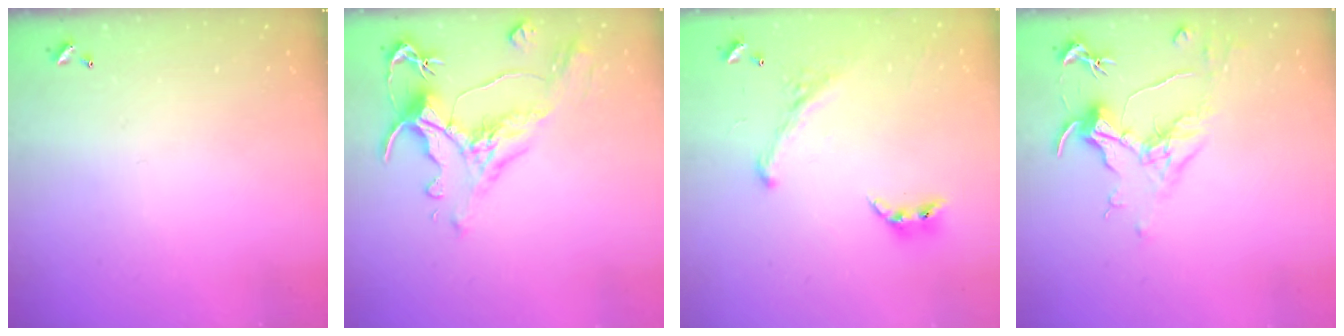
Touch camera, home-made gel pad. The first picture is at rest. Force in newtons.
{"total": 1.6, "press": 0.0, "slide": 1.6}
{"total": 1.6, "press": 1.1, "slide": 1.2}
{"total": 1.6, "press": 1.4, "slide": 0.7}